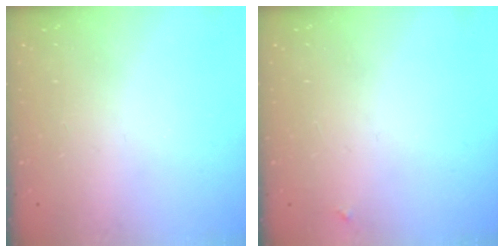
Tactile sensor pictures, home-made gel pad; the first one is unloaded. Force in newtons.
{"total": 3.3, "press": 3.3, "slide": 0.4}